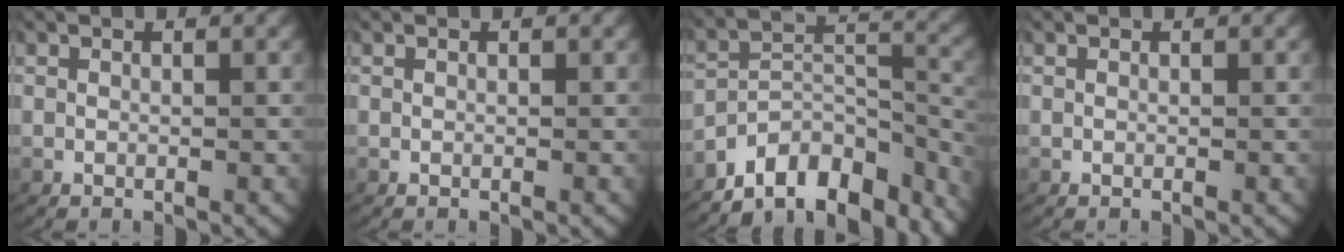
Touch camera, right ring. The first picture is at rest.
{"total": 0.0}
{"total": 12.1, "force": [-8.7, 6.2, 5.7], "torque": [-0.081, -0.044, -0.122]}
{"total": 0.0}